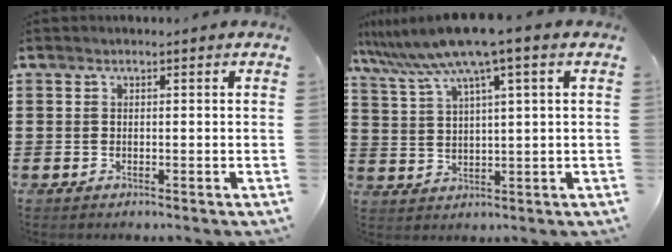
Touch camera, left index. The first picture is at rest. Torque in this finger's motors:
{"motor_torque": [0.53, 0.48, 1.01, 0.21]}